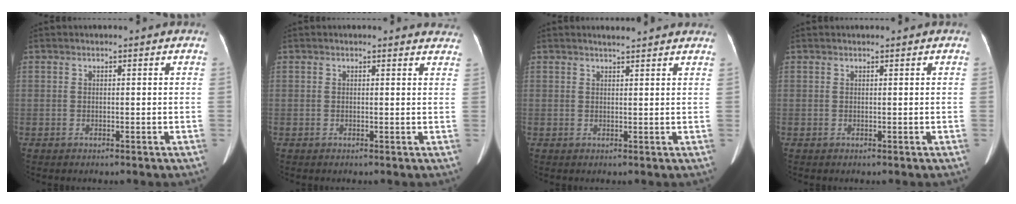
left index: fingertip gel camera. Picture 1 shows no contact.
{"total": 3.6, "force": [3.4, 1.1, 0.1], "torque": [0.012, -0.015, 0.009]}
{"total": 6.0, "force": [5.6, 0.7, 2.1], "torque": [-0.026, 0.017, 0.058]}
{"total": 1.0, "force": [1.0, 0.0, 0.2], "torque": [-0.004, 0.015, 0.015]}